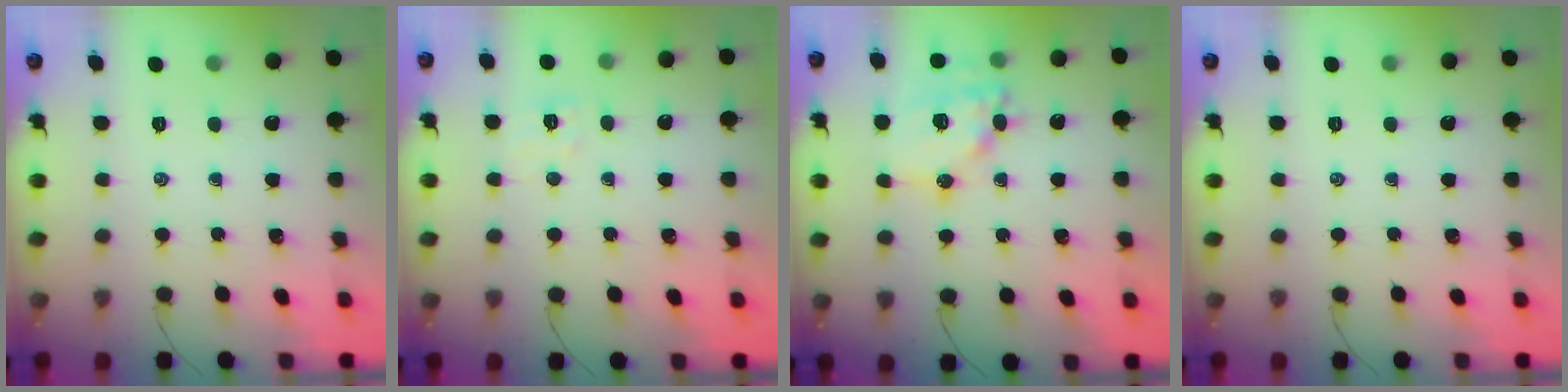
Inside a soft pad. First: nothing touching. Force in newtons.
{"total": 5.7, "press": 5.6, "slide": 1.3}
{"total": 15.1, "press": 15.0, "slide": 2.2}
{"total": 0.0}